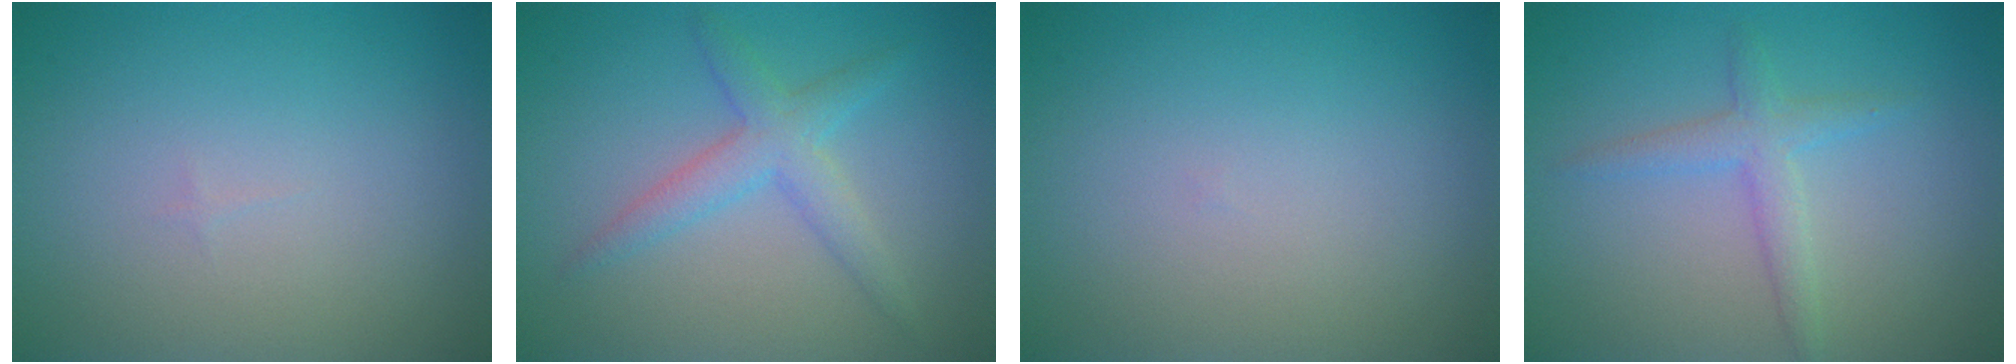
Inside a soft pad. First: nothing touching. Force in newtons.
{"total": 2.9, "press": 2.9, "slide": 0.1}
{"total": 0.0}
{"total": 2.2, "press": 2.2, "slide": 0.1}